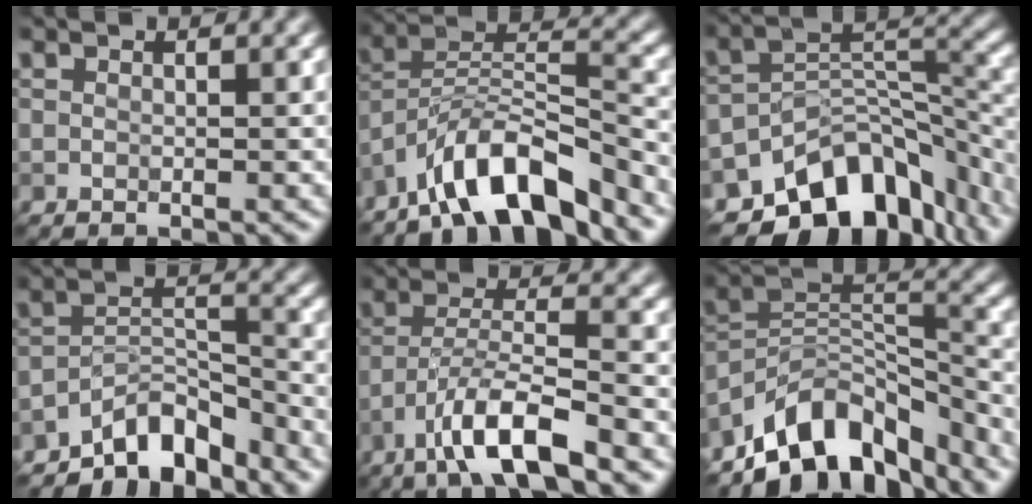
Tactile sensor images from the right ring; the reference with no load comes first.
{"total": 8.9, "force": [-6.8, 2.4, 5.3], "torque": [-0.078, 0.009, -0.130]}
{"total": 11.2, "force": [-7.5, 6.1, 5.6], "torque": [-0.083, -0.003, -0.130]}
{"total": 6.2, "force": [-5.2, 2.3, 2.5], "torque": [-0.021, 0.007, -0.097]}
{"total": 6.7, "force": [-4.5, 1.2, 4.9], "torque": [-0.083, 0.007, -0.084]}
{"total": 10.3, "force": [-7.9, 4.7, 4.7], "torque": [-0.066, 0.005, -0.147]}